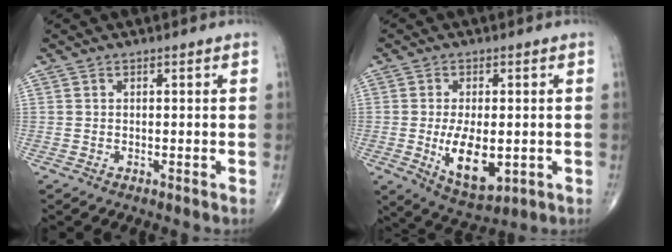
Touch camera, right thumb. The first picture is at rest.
{"total": 10.6, "force": [-1.6, 5.2, 9.0], "torque": [-0.143, -0.017, -0.013]}